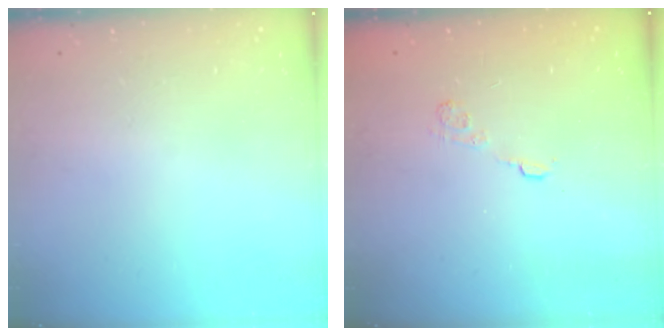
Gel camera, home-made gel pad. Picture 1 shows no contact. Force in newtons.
{"total": 3.2, "press": 2.8, "slide": 1.5}